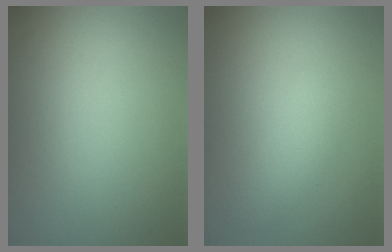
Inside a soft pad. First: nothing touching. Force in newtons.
{"total": 1.8, "press": 1.8, "slide": 0.0}